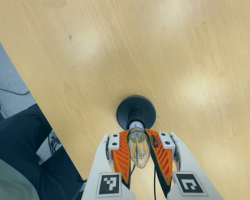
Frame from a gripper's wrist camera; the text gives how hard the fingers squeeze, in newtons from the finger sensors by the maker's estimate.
{"total": 25.4, "left": 26.0, "right": 24.8}